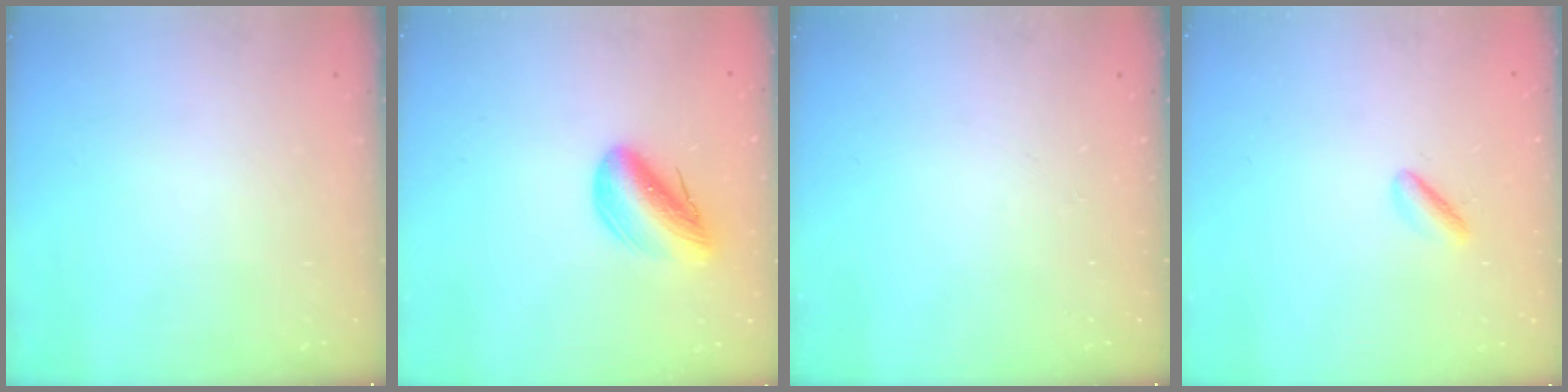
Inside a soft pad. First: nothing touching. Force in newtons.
{"total": 11.5, "press": 11.2, "slide": 2.8}
{"total": 0.0}
{"total": 2.5, "press": 2.3, "slide": 1.1}